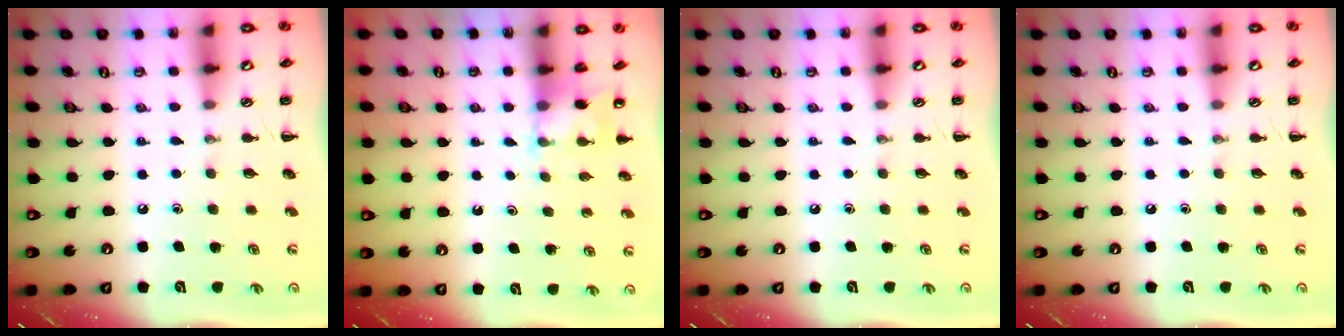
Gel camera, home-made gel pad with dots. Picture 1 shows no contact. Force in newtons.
{"total": 4.8, "press": 4.7, "slide": 1.3}
{"total": 0.0}
{"total": 0.0}